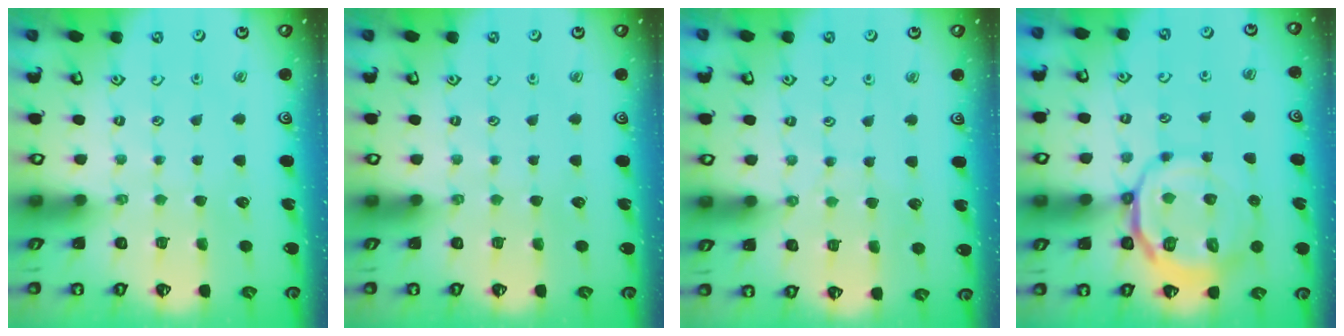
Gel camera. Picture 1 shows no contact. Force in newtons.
{"total": 0.0}
{"total": 4.1, "press": 4.1, "slide": 0.6}
{"total": 12.6, "press": 12.4, "slide": 2.4}